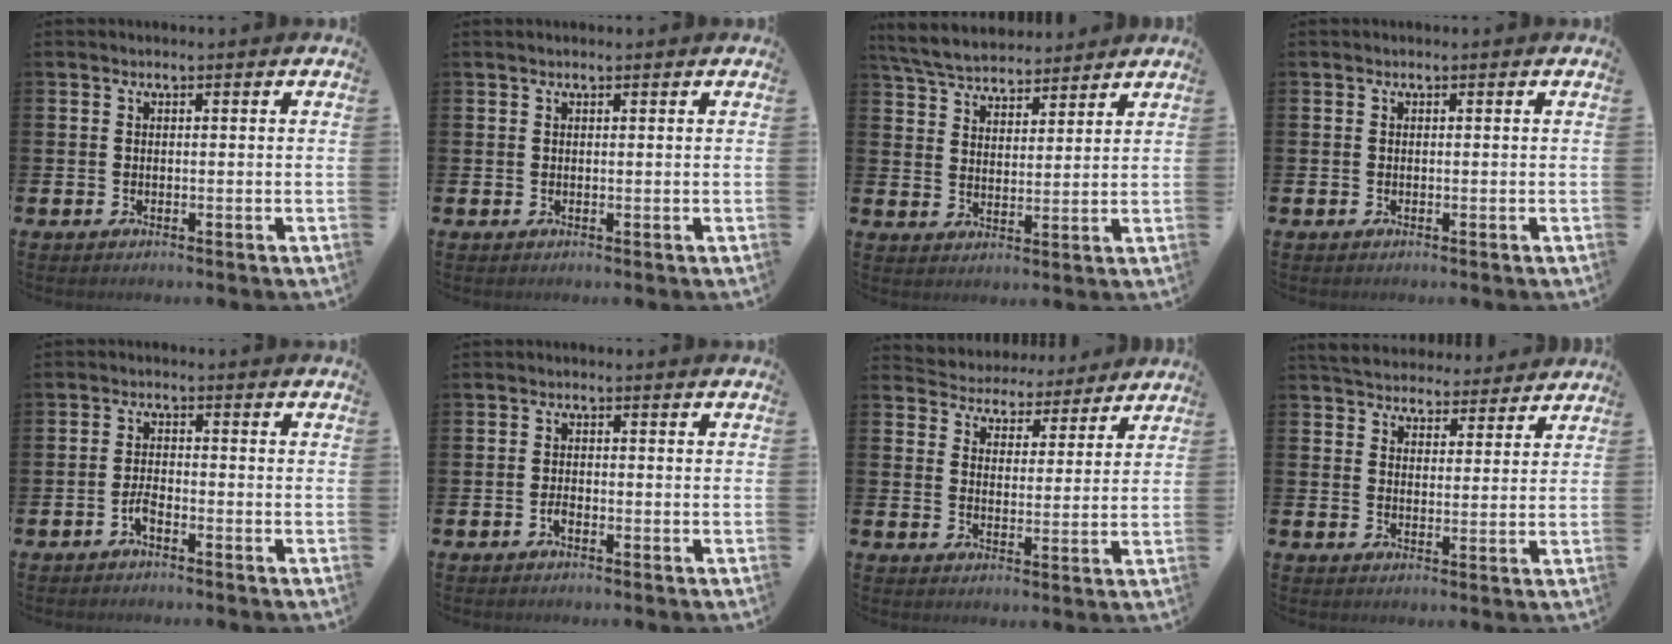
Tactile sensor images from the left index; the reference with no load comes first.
{"total": 0.6, "force": [0.5, 0.1, 0.3], "torque": [0.000, 0.001, 0.007]}
{"total": 5.9, "force": [5.7, 1.3, 0.8], "torque": [-0.040, -0.026, 0.103]}
{"total": 0.0}
{"total": 2.1, "force": [-1.4, 0.6, 1.4], "torque": [-0.032, 0.004, -0.027]}
{"total": 1.3, "force": [-0.8, 0.6, 0.9], "torque": [-0.021, 0.001, -0.015]}
{"total": 4.4, "force": [4.1, 1.5, -0.5], "torque": [-0.012, -0.039, 0.068]}
{"total": 5.2, "force": [5.1, 1.3, 0.1], "torque": [-0.020, -0.033, 0.091]}